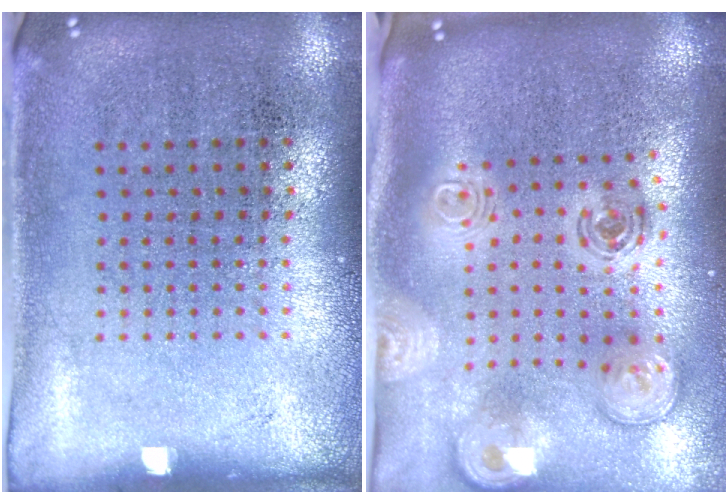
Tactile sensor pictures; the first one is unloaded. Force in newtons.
{"total": 3.0, "press": 2.1, "slide": 2.1}